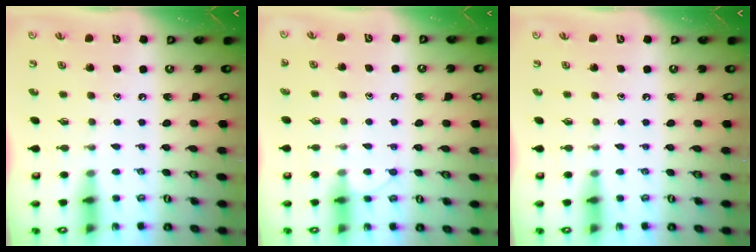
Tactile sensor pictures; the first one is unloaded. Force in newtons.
{"total": 6.5, "press": 6.4, "slide": 0.6}
{"total": 0.0}